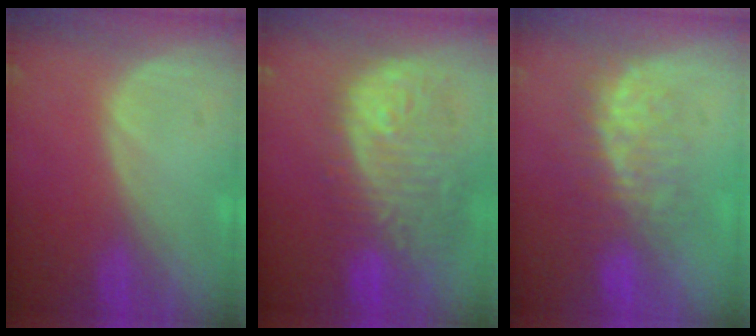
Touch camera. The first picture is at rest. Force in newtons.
{"total": 12.0, "press": 10.7, "slide": 5.5}
{"total": 7.6, "press": 7.4, "slide": 1.9}